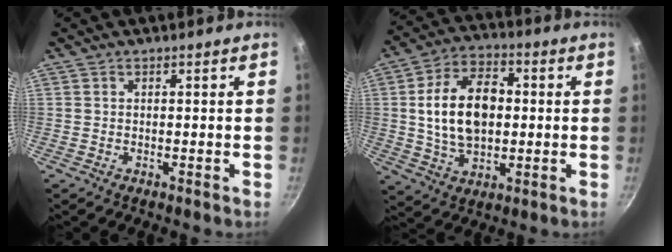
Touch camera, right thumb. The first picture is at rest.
{"total": 15.5, "force": [1.1, 10.0, 11.8], "torque": [-0.179, 0.015, 0.016]}